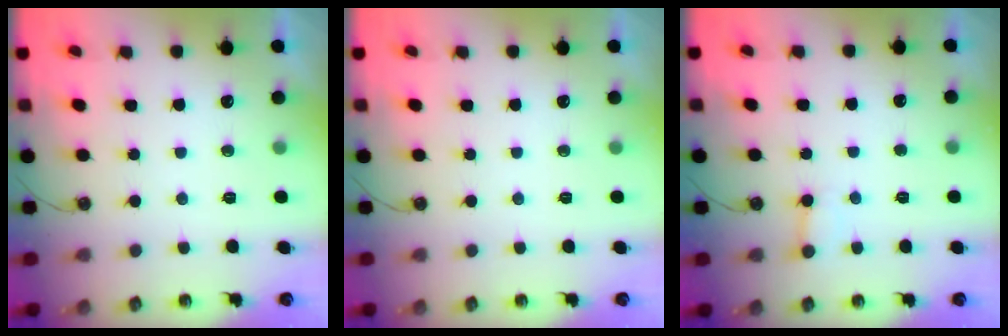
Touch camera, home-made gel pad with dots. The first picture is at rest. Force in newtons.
{"total": 0.0}
{"total": 3.8, "press": 3.8, "slide": 0.3}